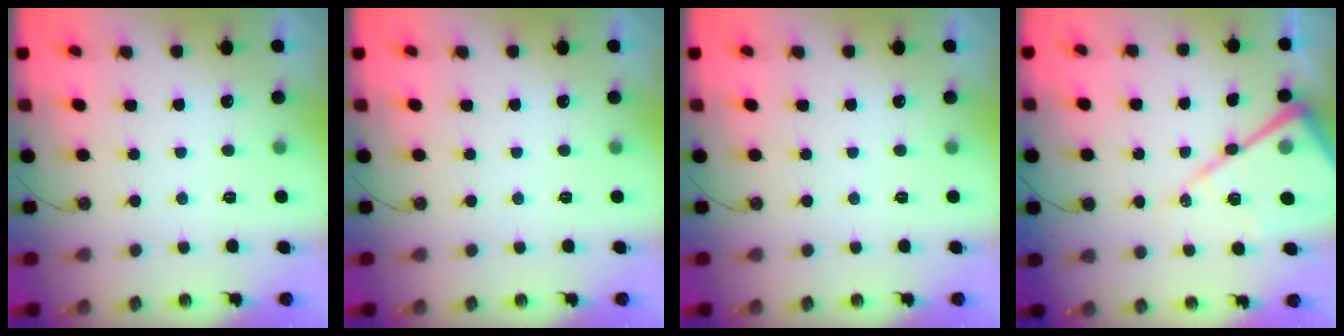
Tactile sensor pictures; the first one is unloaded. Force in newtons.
{"total": 0.0}
{"total": 0.0}
{"total": 17.1, "press": 17.1, "slide": 1.7}